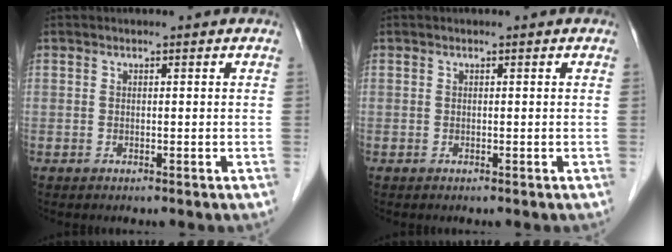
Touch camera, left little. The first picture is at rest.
{"total": 0.0}